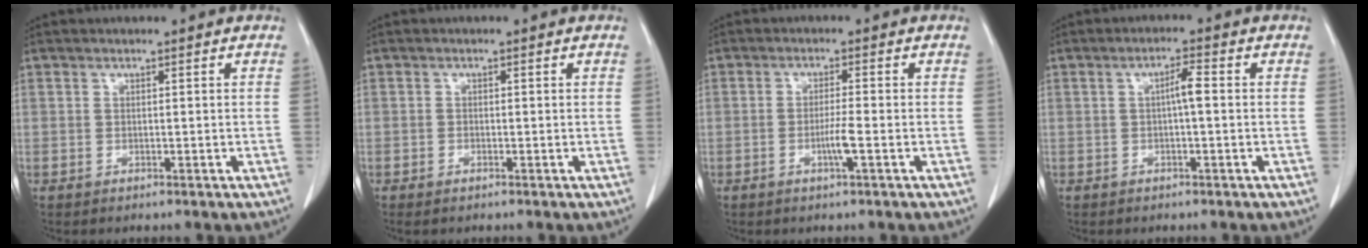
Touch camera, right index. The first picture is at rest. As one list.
[{"total": 0.9, "force": [-0.7, 0.3, 0.5], "torque": [-0.010, -0.001, -0.008]}, {"total": 2.8, "force": [-1.0, -0.3, 2.6], "torque": [-0.050, -0.003, -0.019]}, {"total": 2.6, "force": [0.0, 0.2, 2.6], "torque": [-0.044, 0.005, 0.001]}]